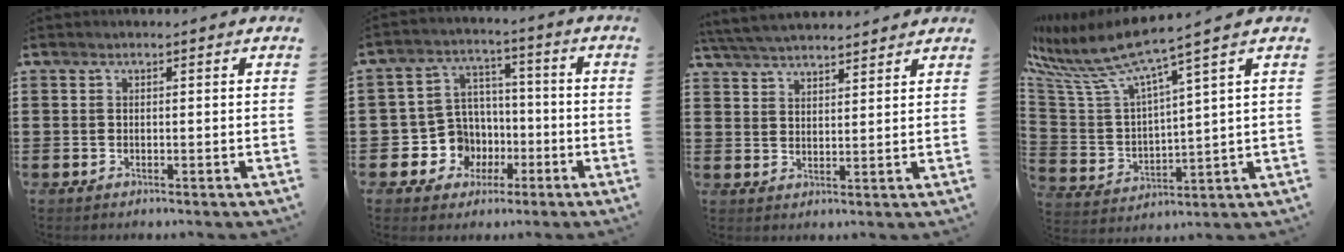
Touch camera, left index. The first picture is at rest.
{"total": 8.5, "force": [-2.3, 7.8, 2.4], "torque": [-0.085, 0.010, -0.037]}
{"total": 4.6, "force": [4.5, 0.2, 1.0], "torque": [-0.033, -0.014, 0.082]}
{"total": 7.0, "force": [5.6, 0.0, 4.2], "torque": [-0.117, -0.046, 0.087]}